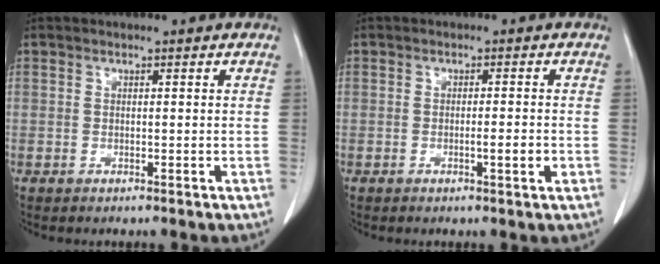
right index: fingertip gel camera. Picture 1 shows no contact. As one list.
[{"total": 2.5, "force": [-0.7, 0.1, 2.3], "torque": [-0.037, -0.003, -0.012]}]